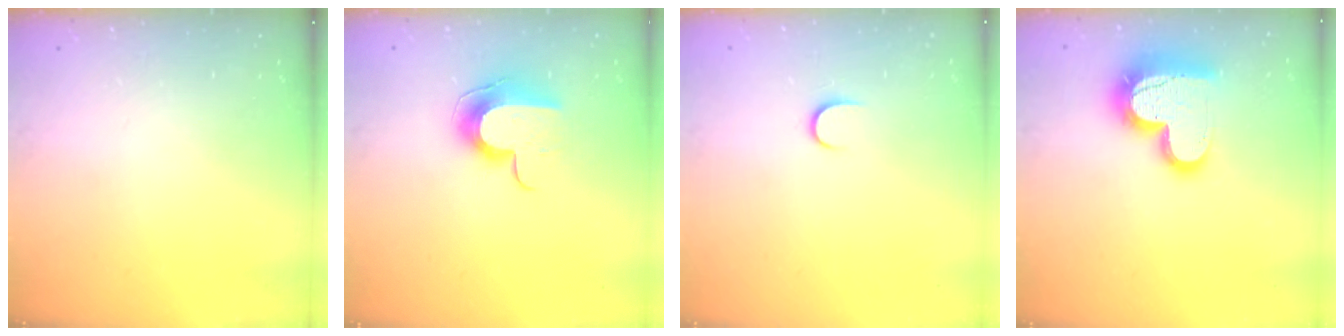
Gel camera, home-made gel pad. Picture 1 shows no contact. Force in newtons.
{"total": 11.8, "press": 11.8, "slide": 0.7}
{"total": 5.3, "press": 5.3, "slide": 0.5}
{"total": 17.7, "press": 17.7, "slide": 1.5}